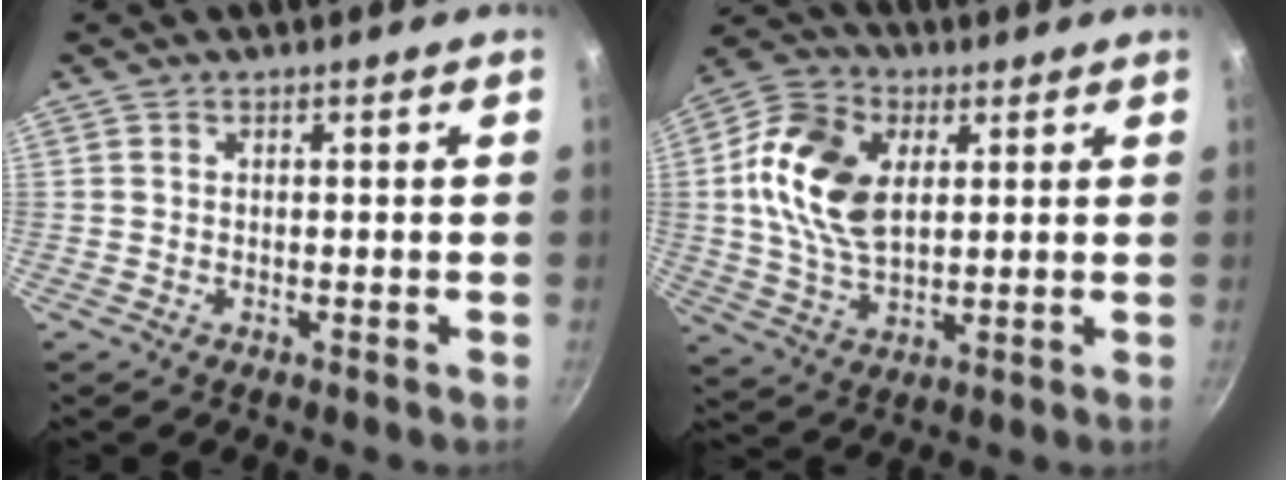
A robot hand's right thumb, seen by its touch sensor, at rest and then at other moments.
{"total": 4.8, "force": [1.0, 4.3, 1.9], "torque": [-0.015, -0.001, 0.001]}